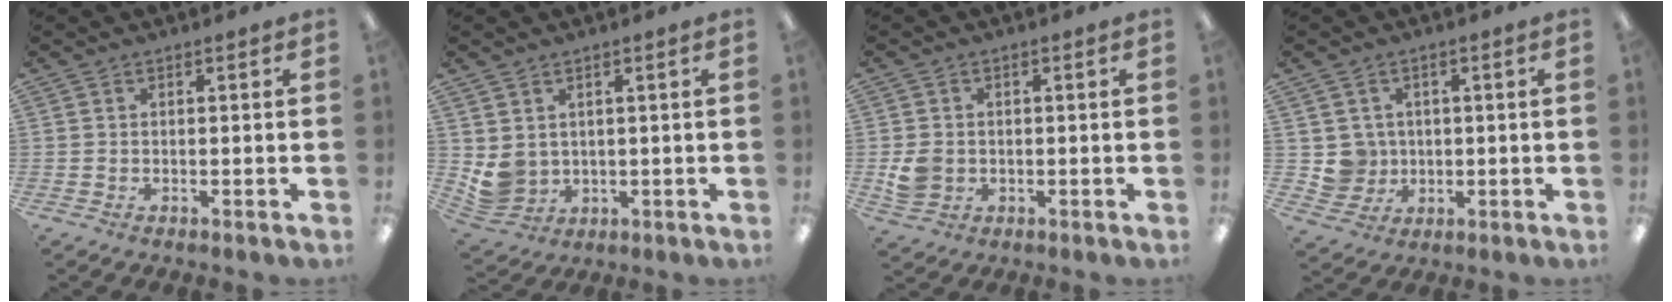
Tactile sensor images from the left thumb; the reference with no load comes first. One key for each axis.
{"total": 5.0, "fx": 2.0, "fy": 4.3, "fz": 1.6, "tx": -0.048, "ty": -0.014, "tz": 0.040}
{"total": 4.8, "fx": -0.4, "fy": 4.1, "fz": 2.3, "tx": -0.032, "ty": 0.001, "tz": -0.007}
{"total": 5.5, "fx": 1.2, "fy": 5.4, "fz": 0.4, "tx": -0.011, "ty": 0.004, "tz": 0.028}